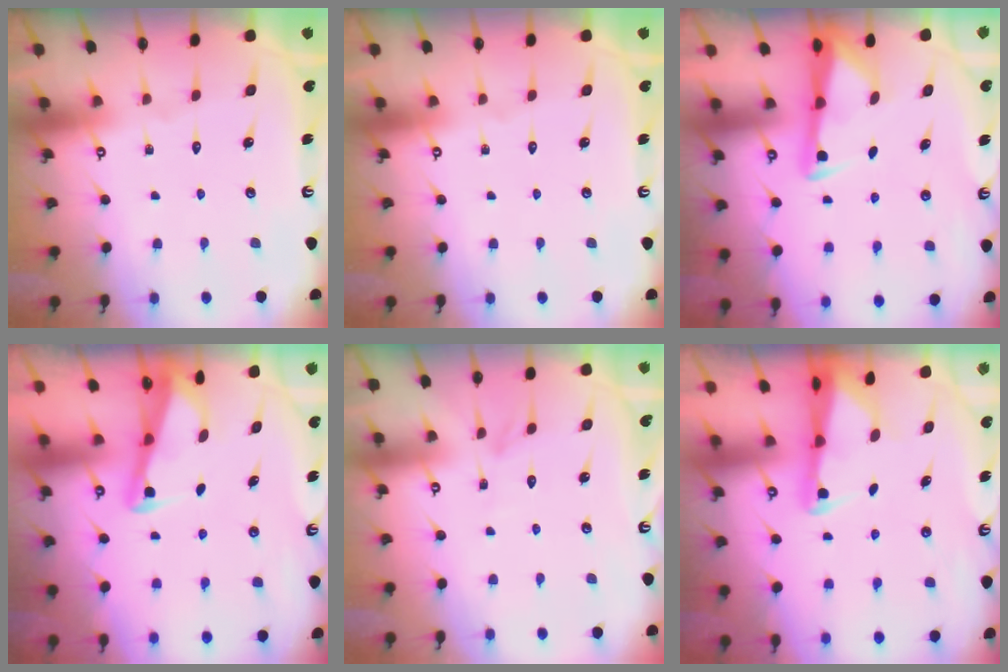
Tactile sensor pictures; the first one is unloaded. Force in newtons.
{"total": 0.0}
{"total": 3.3, "press": 3.2, "slide": 0.4}
{"total": 2.8, "press": 2.8, "slide": 0.3}
{"total": 2.8, "press": 2.8, "slide": 0.3}
{"total": 2.6, "press": 2.6, "slide": 0.5}